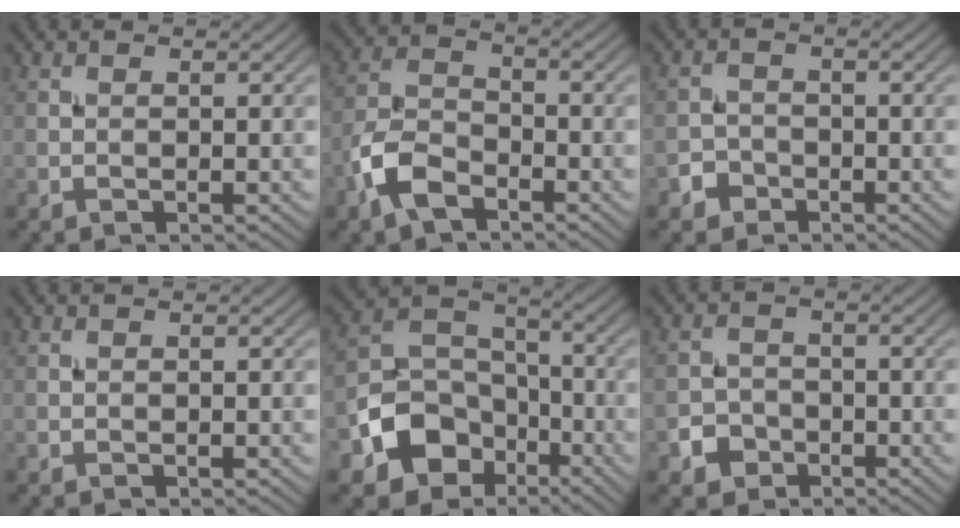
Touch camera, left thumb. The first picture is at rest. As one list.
[{"total": 6.5, "force": [-3.9, 3.3, 4.0], "torque": [-0.089, 0.000, -0.094]}, {"total": 2.3, "force": [-1.5, 1.6, 0.5], "torque": [-0.001, 0.003, -0.033]}, {"total": 0.0}, {"total": 10.4, "force": [-5.1, 7.7, 4.8], "torque": [-0.101, -0.015, -0.106]}, {"total": 3.1, "force": [-1.8, 2.4, 0.8], "torque": [-0.010, -0.001, -0.038]}]